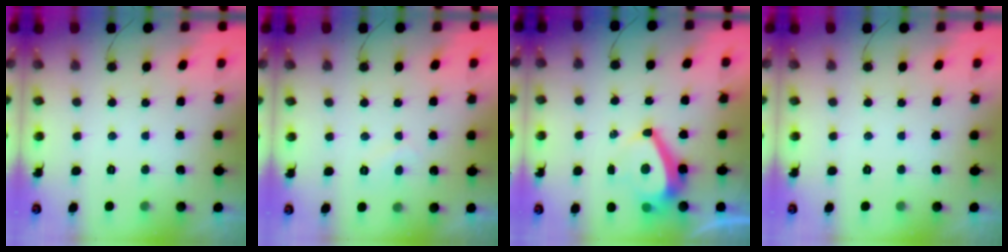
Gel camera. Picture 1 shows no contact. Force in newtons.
{"total": 2.1, "press": 2.1, "slide": 0.3}
{"total": 9.0, "press": 8.3, "slide": 3.5}
{"total": 0.0}